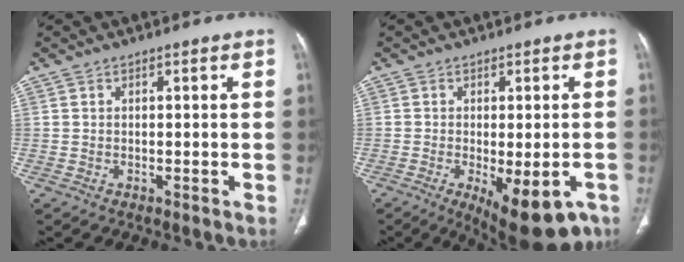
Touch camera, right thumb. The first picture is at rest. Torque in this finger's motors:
{"motor_torque": [-0.14, 0.25, -0.19, -0.16, 0.05]}